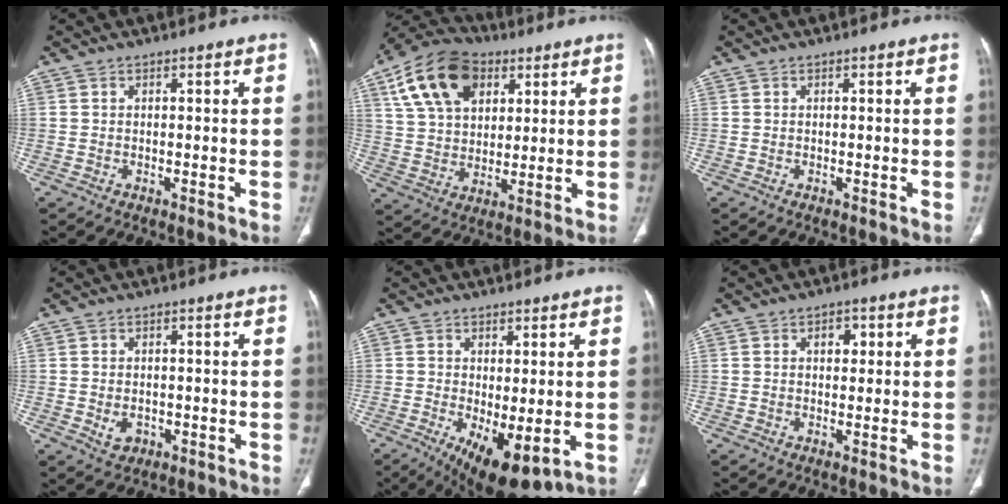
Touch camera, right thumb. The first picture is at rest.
{"total": 17.2, "force": [7.5, 11.1, 10.8], "torque": [-0.180, -0.005, 0.132]}
{"total": 0.0}
{"total": 3.1, "force": [-0.7, 2.4, 1.9], "torque": [-0.025, 0.001, -0.002]}
{"total": 9.9, "force": [-2.4, 4.1, 8.7], "torque": [-0.132, -0.020, -0.023]}
{"total": 2.9, "force": [1.0, 1.9, 2.0], "torque": [-0.017, 0.000, 0.013]}